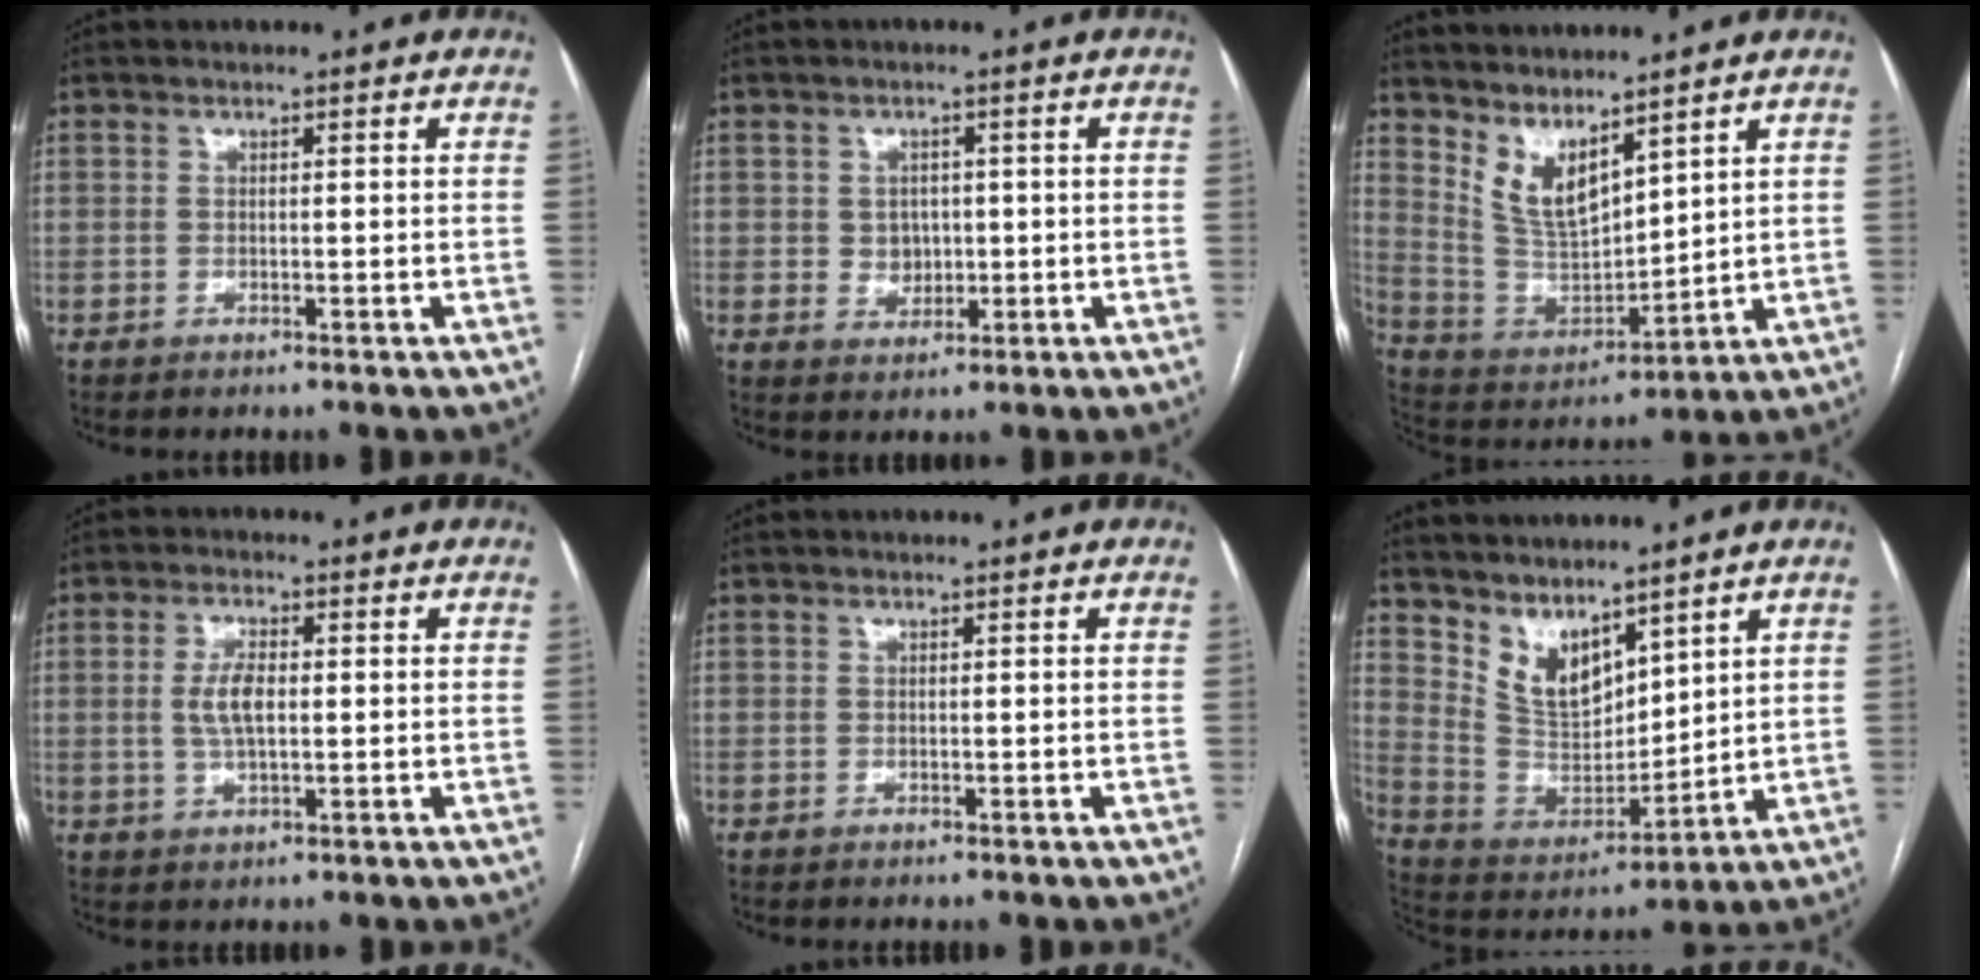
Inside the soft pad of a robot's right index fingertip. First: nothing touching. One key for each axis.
{"total": 3.5, "fx": 0.3, "fy": 3.1, "fz": 1.5, "tx": -0.021, "ty": 0.008, "tz": 0.014}
{"total": 9.1, "fx": 6.4, "fy": 3.2, "fz": 5.6, "tx": -0.118, "ty": -0.004, "tz": 0.150}
{"total": 4.7, "fx": 0.3, "fy": 1.7, "fz": 4.4, "tx": -0.093, "ty": 0.005, "tz": 0.007}
{"total": 0.0}
{"total": 9.9, "fx": 7.1, "fy": 4.5, "fz": 5.1, "tx": -0.108, "ty": 0.006, "tz": 0.163}